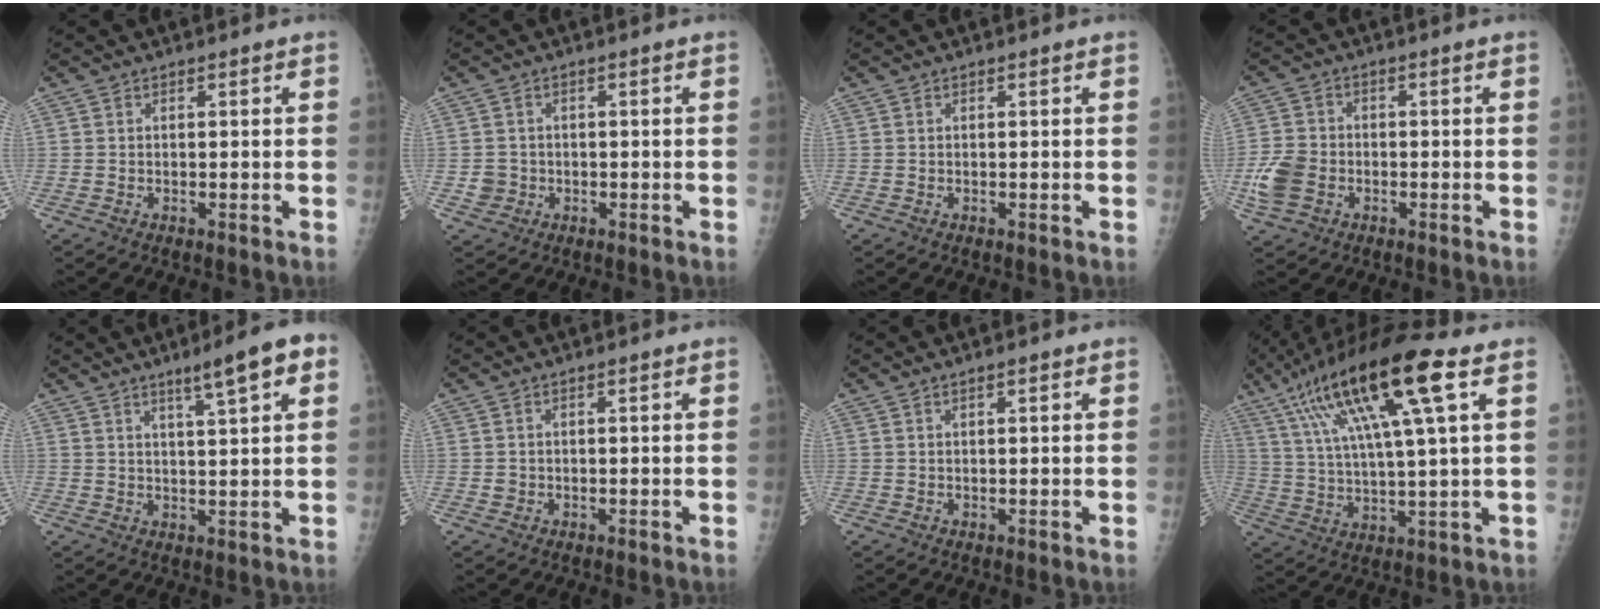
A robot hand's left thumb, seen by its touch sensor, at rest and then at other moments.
{"total": 2.6, "force": [-0.8, 2.5, 0.1], "torque": [0.011, 0.007, -0.013]}
{"total": 0.0}
{"total": 7.0, "force": [-2.3, 5.5, 3.7], "torque": [-0.079, 0.010, -0.045]}
{"total": 8.4, "force": [4.3, 1.0, 7.1], "torque": [-0.102, -0.004, 0.062]}
{"total": 0.7, "force": [-0.1, 0.7, 0.1], "torque": [0.004, 0.001, 0.001]}
{"total": 0.9, "force": [0.5, 0.3, 0.7], "torque": [-0.010, 0.001, 0.005]}
{"total": 20.5, "force": [9.0, 3.5, 18.1], "torque": [-0.336, 0.004, 0.153]}